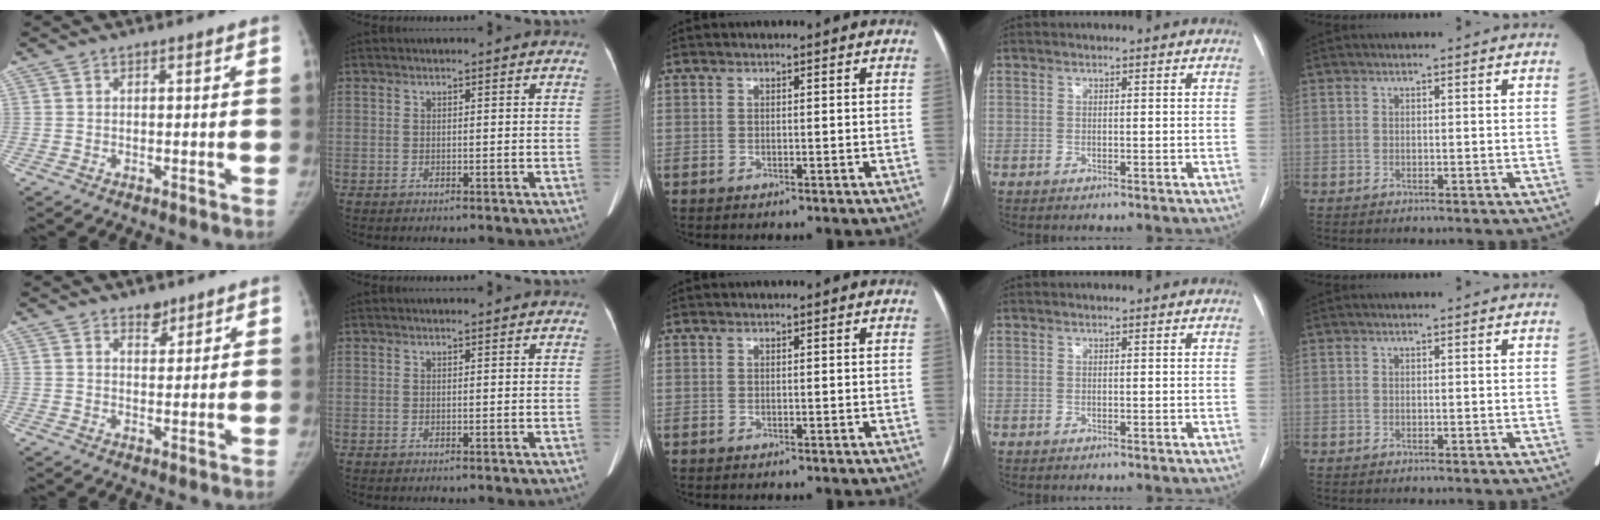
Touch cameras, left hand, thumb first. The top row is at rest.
{"thumb": {"total": 3.1, "force": [2.4, 1.7, 1.1], "torque": [0.002, -0.017, 0.039]}, "index": {"total": 1.1, "force": [1.1, 0.1, 0.2], "torque": [-0.010, 0.009, 0.014]}}